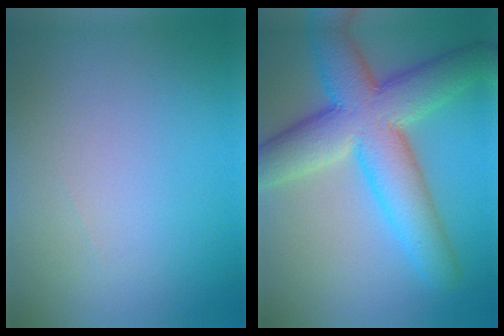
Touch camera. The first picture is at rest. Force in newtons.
{"total": 10.0, "press": 10.0, "slide": 0.3}